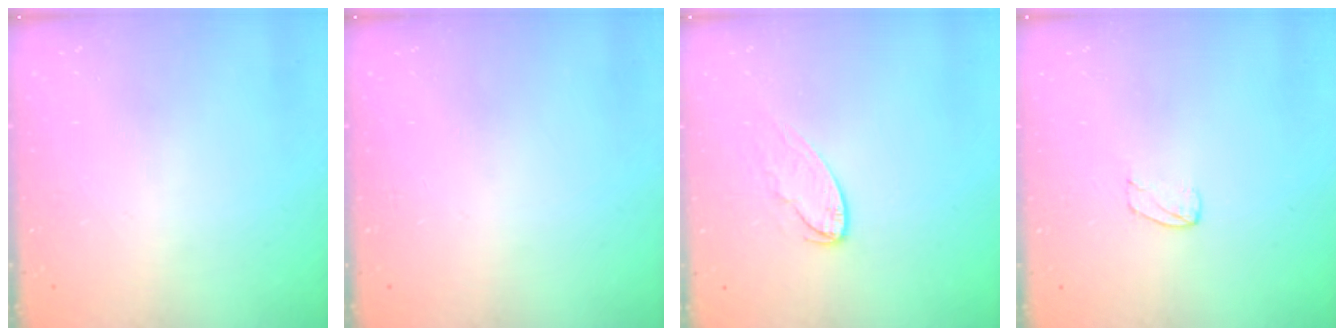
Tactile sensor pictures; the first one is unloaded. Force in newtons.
{"total": 0.0}
{"total": 6.6, "press": 6.6, "slide": 0.3}
{"total": 3.1, "press": 3.1, "slide": 0.1}